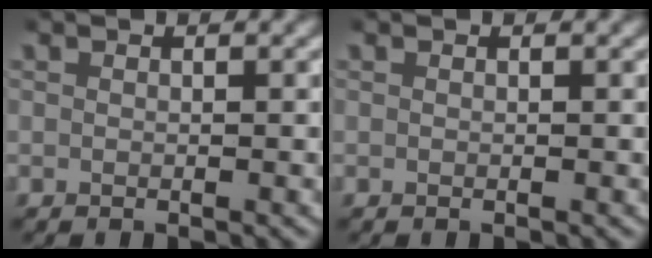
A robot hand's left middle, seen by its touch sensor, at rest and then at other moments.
{"total": 0.0}